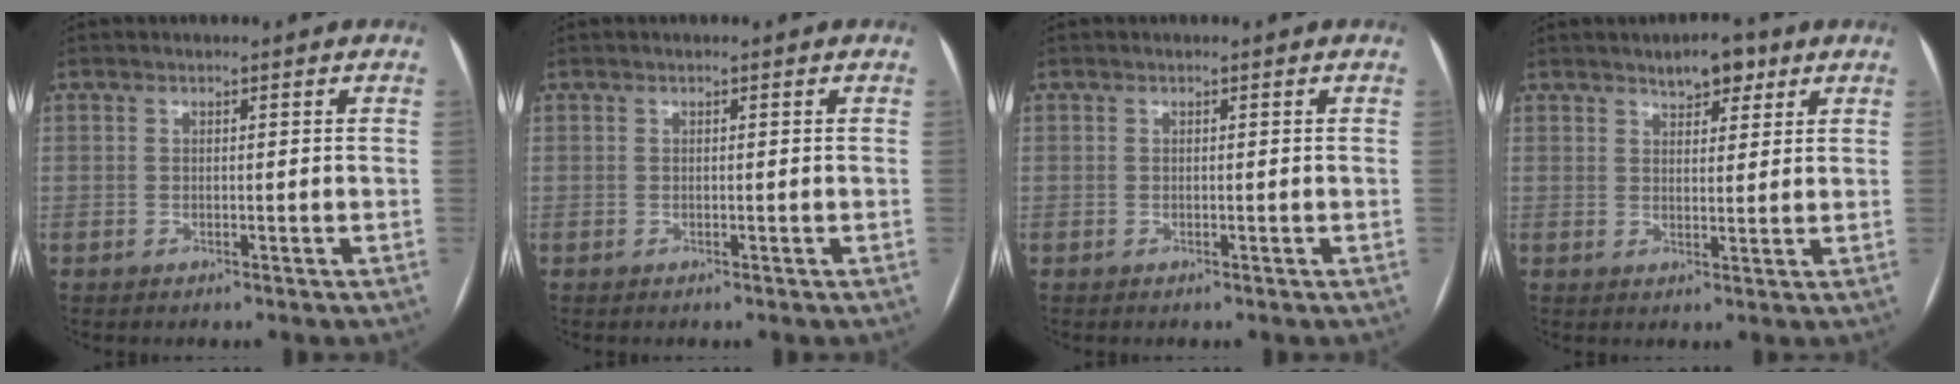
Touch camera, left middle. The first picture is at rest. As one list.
[{"total": 0.0}, {"total": 0.0}, {"total": 4.4, "force": [3.1, 1.9, 2.6], "torque": [-0.040, 0.007, 0.047]}]